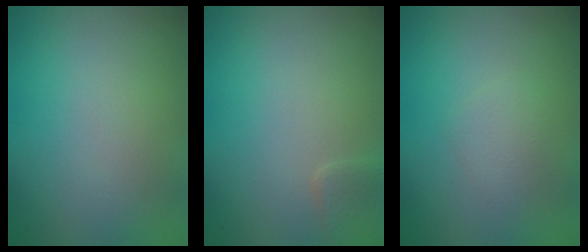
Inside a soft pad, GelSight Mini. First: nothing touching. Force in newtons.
{"total": 1.4, "press": 1.4, "slide": 0.1}
{"total": 1.1, "press": 1.1, "slide": 0.0}